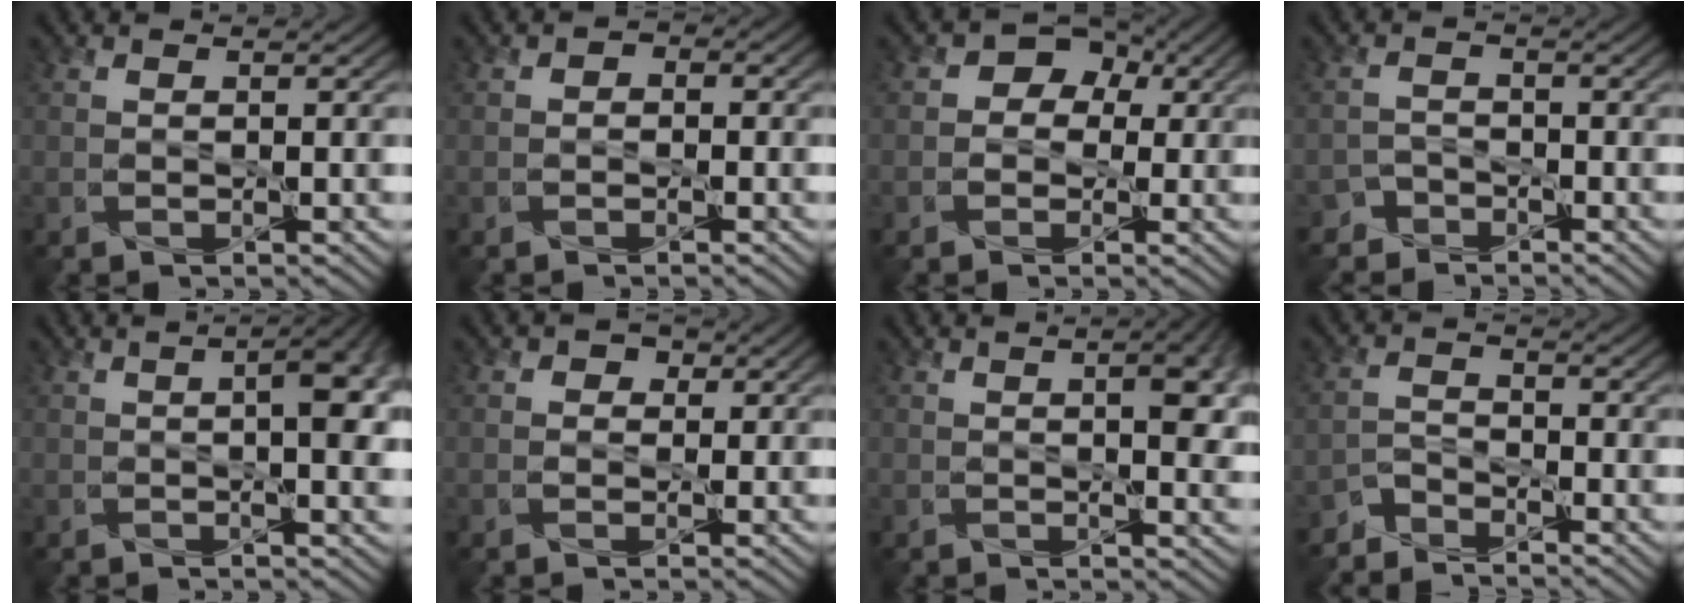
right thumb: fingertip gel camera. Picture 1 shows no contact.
{"total": 1.3, "force": [-0.6, 1.0, 0.4], "torque": [-0.003, 0.000, -0.015]}
{"total": 5.6, "force": [1.0, 4.9, 2.5], "torque": [-0.027, 0.022, -0.012]}
{"total": 2.4, "force": [-2.0, 1.3, -0.3], "torque": [0.017, 0.004, -0.047]}
{"total": 6.7, "force": [0.7, 2.2, 6.3], "torque": [-0.076, 0.009, 0.011]}
{"total": 2.0, "force": [0.7, 1.7, 0.8], "torque": [-0.007, -0.003, 0.001]}
{"total": 6.5, "force": [1.2, 2.4, 5.9], "torque": [-0.067, 0.003, 0.022]}
{"total": 3.4, "force": [-3.2, 1.1, 0.3], "torque": [-0.006, -0.001, -0.076]}